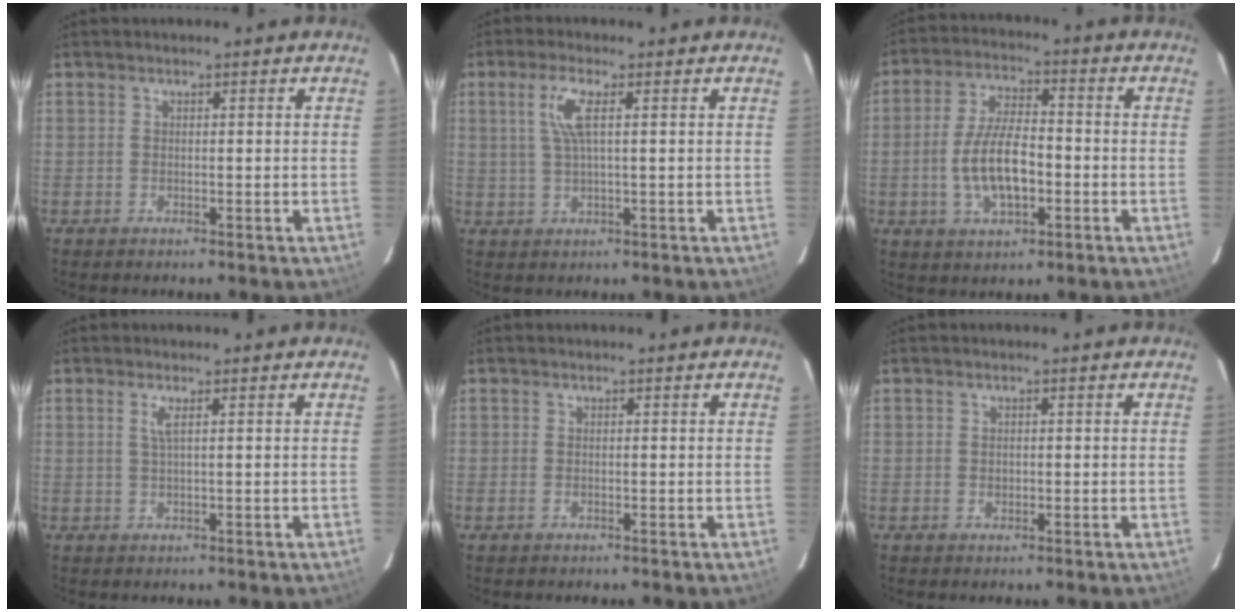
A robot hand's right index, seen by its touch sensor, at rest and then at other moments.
{"total": 4.9, "force": [1.3, 0.6, 4.7], "torque": [-0.096, 0.002, 0.029]}
{"total": 10.5, "force": [-2.5, 4.4, 9.2], "torque": [-0.186, 0.001, -0.039]}
{"total": 1.6, "force": [0.5, -0.2, 1.5], "torque": [-0.031, -0.001, 0.010]}
{"total": 0.5, "force": [-0.2, 0.3, 0.4], "torque": [-0.008, -0.001, -0.005]}
{"total": 0.8, "force": [-0.1, 0.7, 0.4], "torque": [-0.005, 0.000, 0.000]}